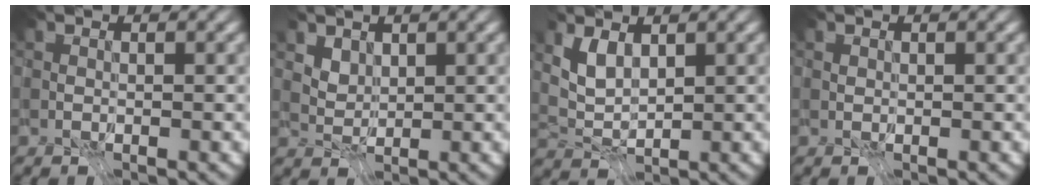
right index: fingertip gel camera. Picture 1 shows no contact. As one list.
[{"total": 1.0, "force": [1.0, 0.1, -0.1], "torque": [-0.011, -0.016, 0.048]}, {"total": 1.1, "force": [0.4, -1.0, -0.4], "torque": [0.002, -0.011, 0.021]}, {"total": 0.9, "force": [0.5, 0.6, 0.3], "torque": [-0.019, 0.006, 0.016]}]